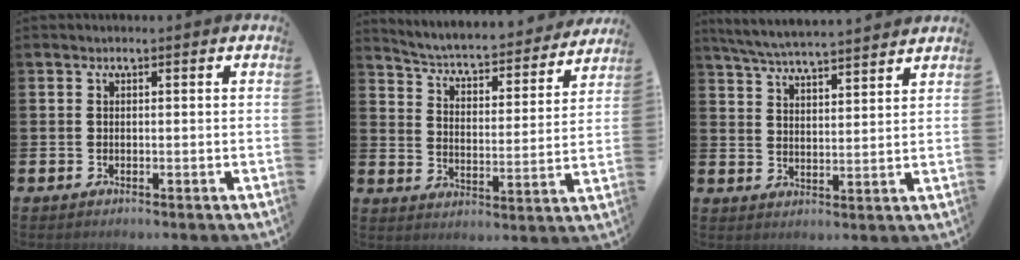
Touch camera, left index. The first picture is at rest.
{"total": 5.0, "force": [4.8, 0.7, 1.4], "torque": [-0.058, -0.044, 0.075]}
{"total": 5.9, "force": [5.8, 0.0, 1.1], "torque": [-0.040, -0.036, 0.104]}